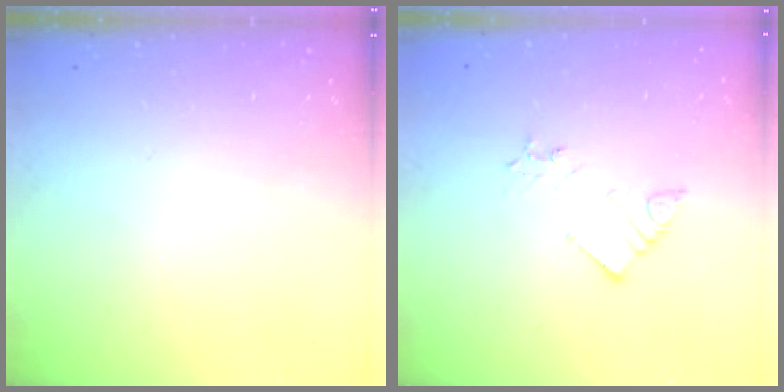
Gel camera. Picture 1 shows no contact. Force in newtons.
{"total": 2.8, "press": 2.7, "slide": 0.5}